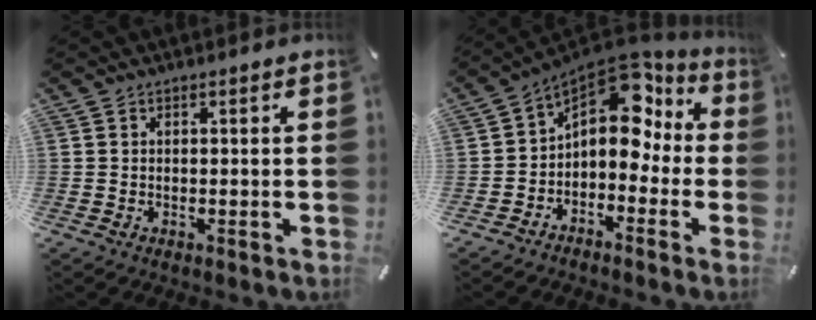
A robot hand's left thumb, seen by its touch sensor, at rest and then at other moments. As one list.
[{"total": 11.3, "force": [4.5, 7.2, 7.5], "torque": [-0.125, -0.039, 0.075]}]